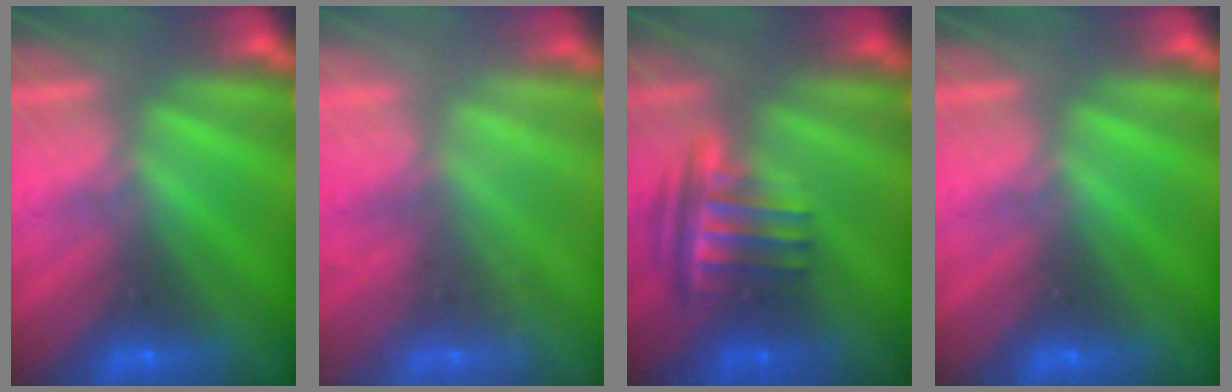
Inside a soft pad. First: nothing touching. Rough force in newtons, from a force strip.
{"total": 2.1}
{"total": 3.7}
{"total": 0.0}